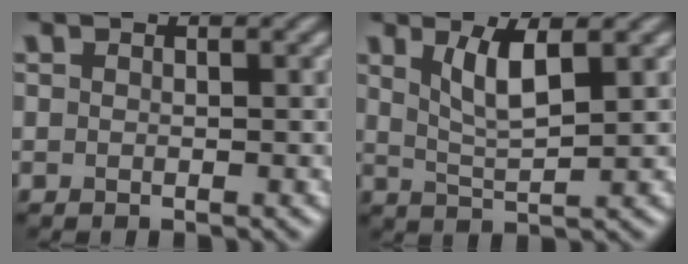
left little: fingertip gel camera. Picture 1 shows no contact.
{"total": 3.7, "force": [1.6, 0.9, 3.2], "torque": [-0.064, -0.006, 0.035]}